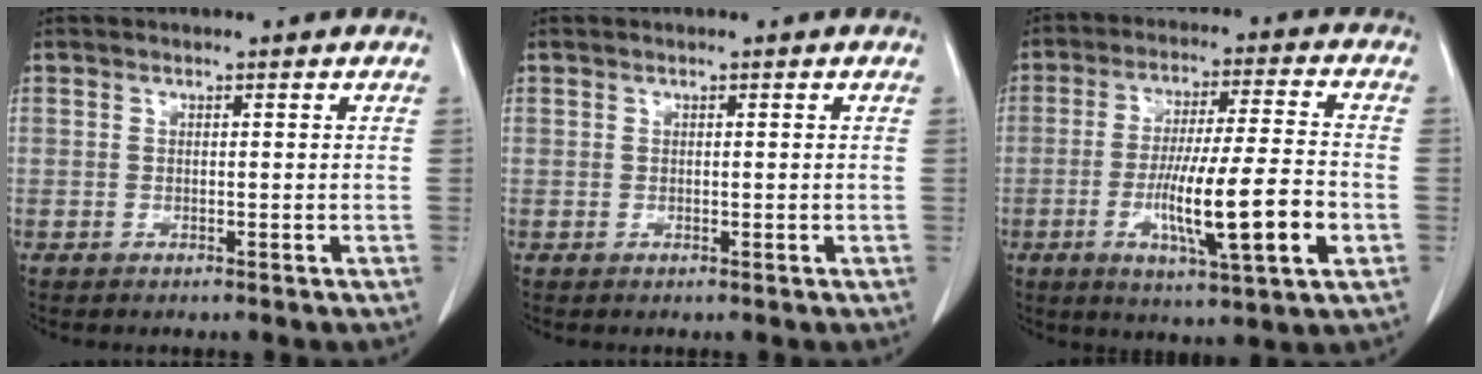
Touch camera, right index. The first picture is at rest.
{"total": 0.0}
{"total": 14.7, "force": [-4.0, 1.0, 14.2], "torque": [-0.243, -0.008, -0.064]}